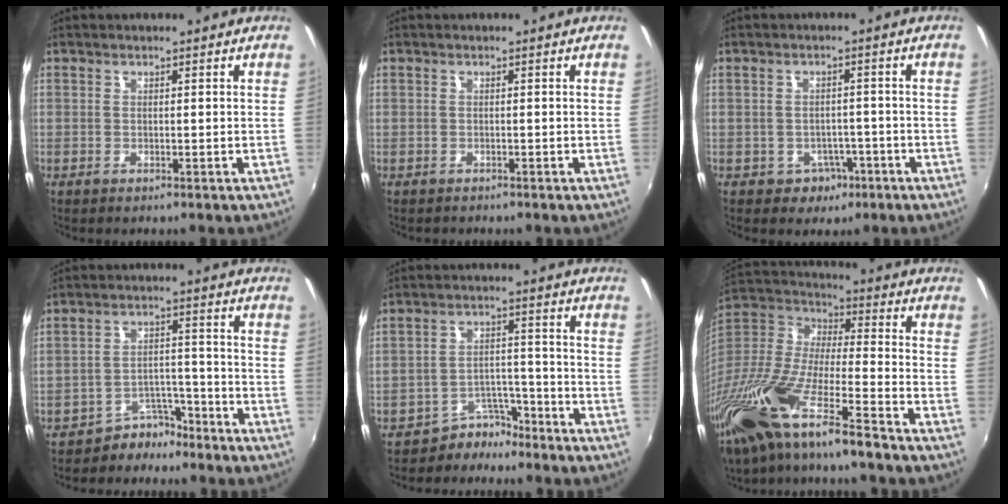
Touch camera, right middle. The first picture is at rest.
{"total": 0.9, "force": [-0.7, 0.5, -0.1], "torque": [-0.001, -0.001, -0.012]}
{"total": 4.4, "force": [-2.2, 3.7, 1.0], "torque": [-0.030, 0.007, -0.021]}
{"total": 5.7, "force": [-5.0, 2.7, 0.5], "torque": [-0.007, 0.022, -0.079]}
{"total": 5.8, "force": [-5.2, 2.5, 0.0], "torque": [0.000, 0.021, -0.086]}
{"total": 22.8, "force": [-15.9, 3.8, 15.8], "torque": [-0.315, -0.040, -0.300]}